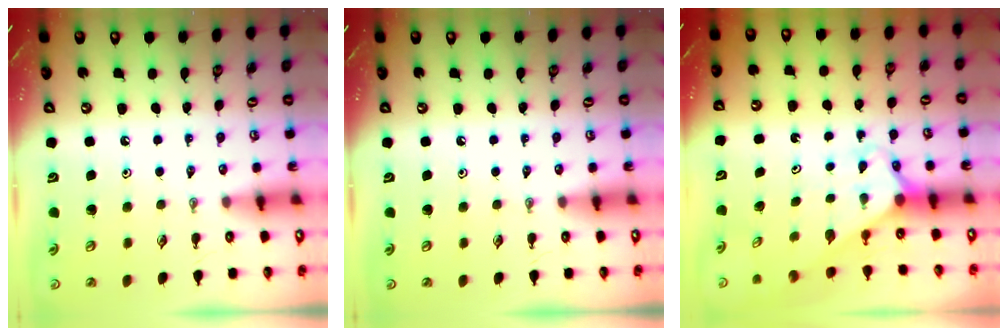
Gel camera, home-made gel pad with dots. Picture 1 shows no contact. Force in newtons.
{"total": 0.0}
{"total": 2.4, "press": 2.4, "slide": 0.1}